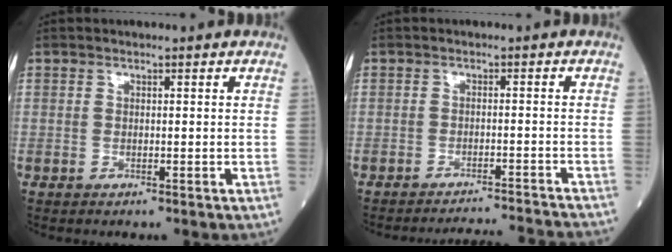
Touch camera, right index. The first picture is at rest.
{"total": 9.9, "force": [-9.7, -1.9, 1.1], "torque": [-0.004, -0.014, -0.126]}